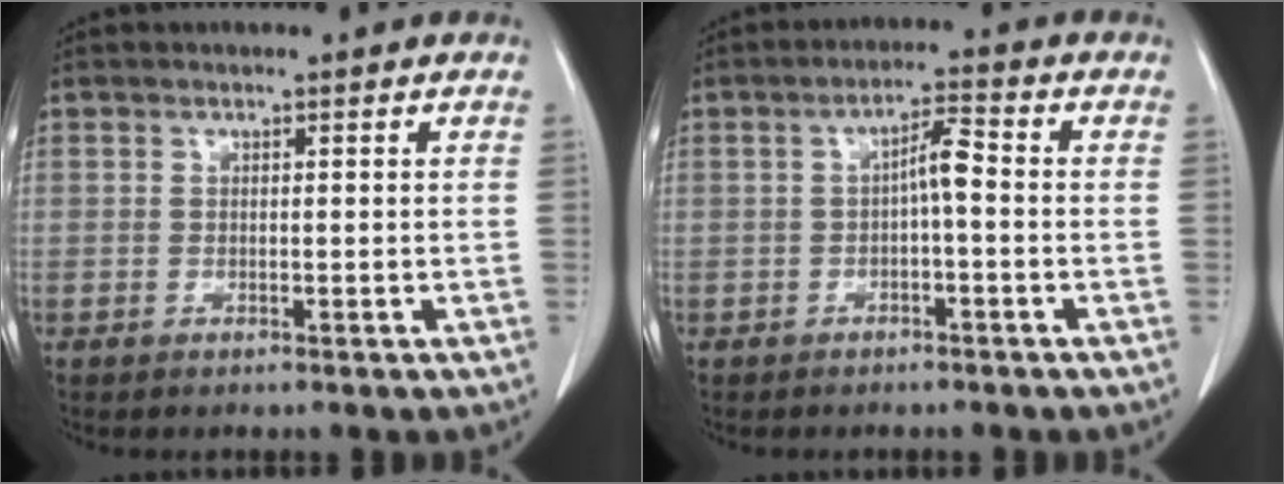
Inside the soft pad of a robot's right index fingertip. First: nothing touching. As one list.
[{"total": 3.7, "force": [-0.4, 0.6, 3.6], "torque": [-0.061, 0.014, -0.006]}]